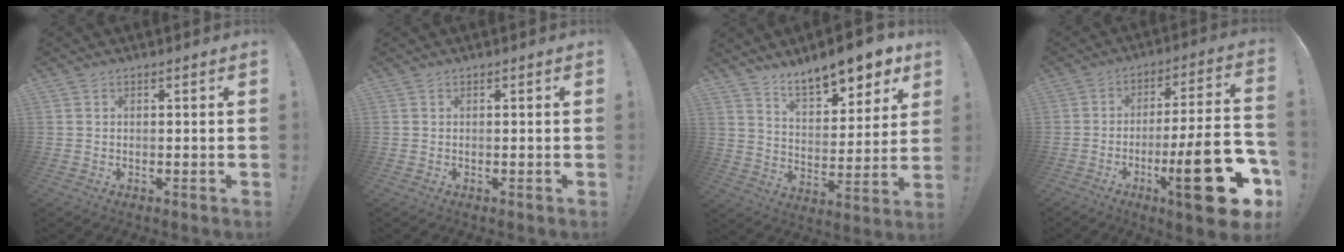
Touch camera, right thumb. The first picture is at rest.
{"total": 0.0}
{"total": 13.2, "force": [10.7, 4.7, 6.2], "torque": [-0.095, -0.078, 0.187]}
{"total": 23.1, "force": [-8.8, 5.3, 20.7], "torque": [-0.296, 0.040, -0.130]}